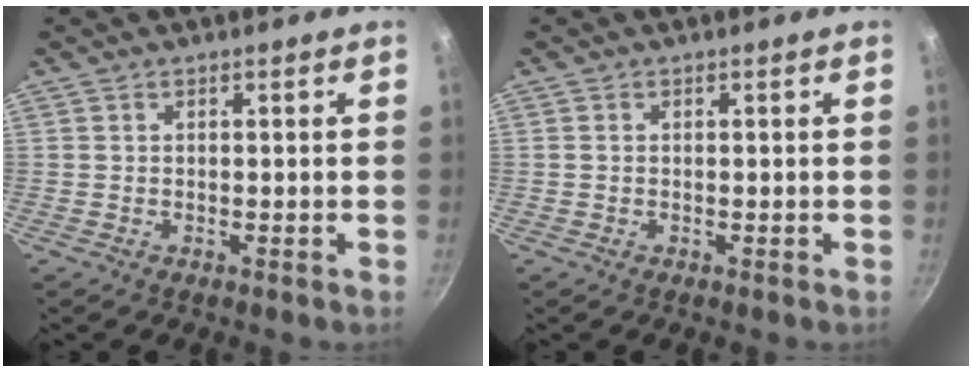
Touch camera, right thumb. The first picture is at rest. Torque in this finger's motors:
{"motor_torque": [0.06, -0.09, 0.02, 0.65, 0.08]}